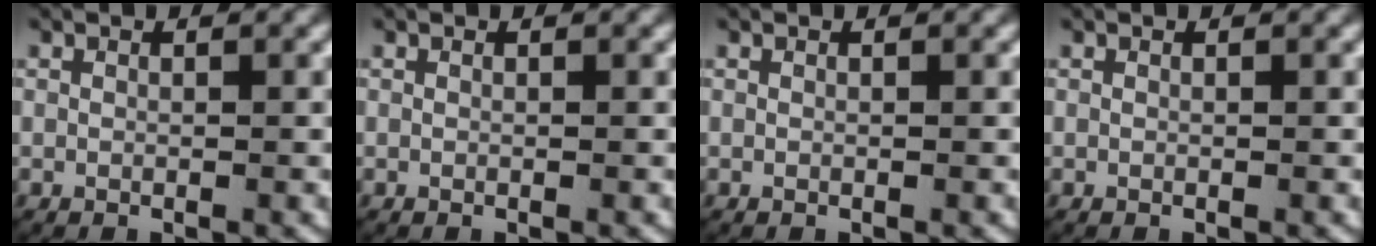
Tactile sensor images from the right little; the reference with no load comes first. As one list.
[{"total": 0.0}, {"total": 0.0}, {"total": 0.0}]